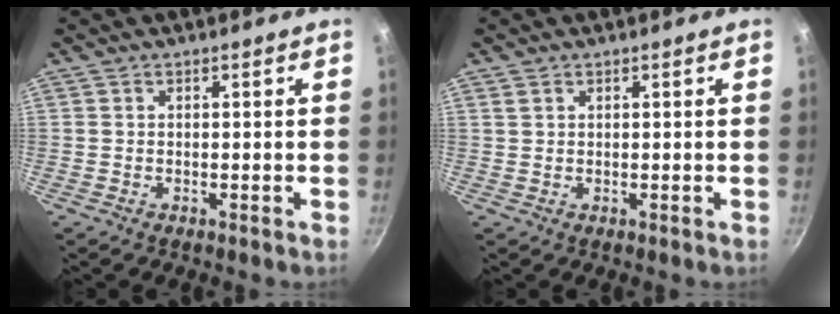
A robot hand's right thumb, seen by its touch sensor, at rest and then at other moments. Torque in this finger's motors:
{"motor_torque": [-0.08, 0.11, -0.44, 0.18, 0.07]}